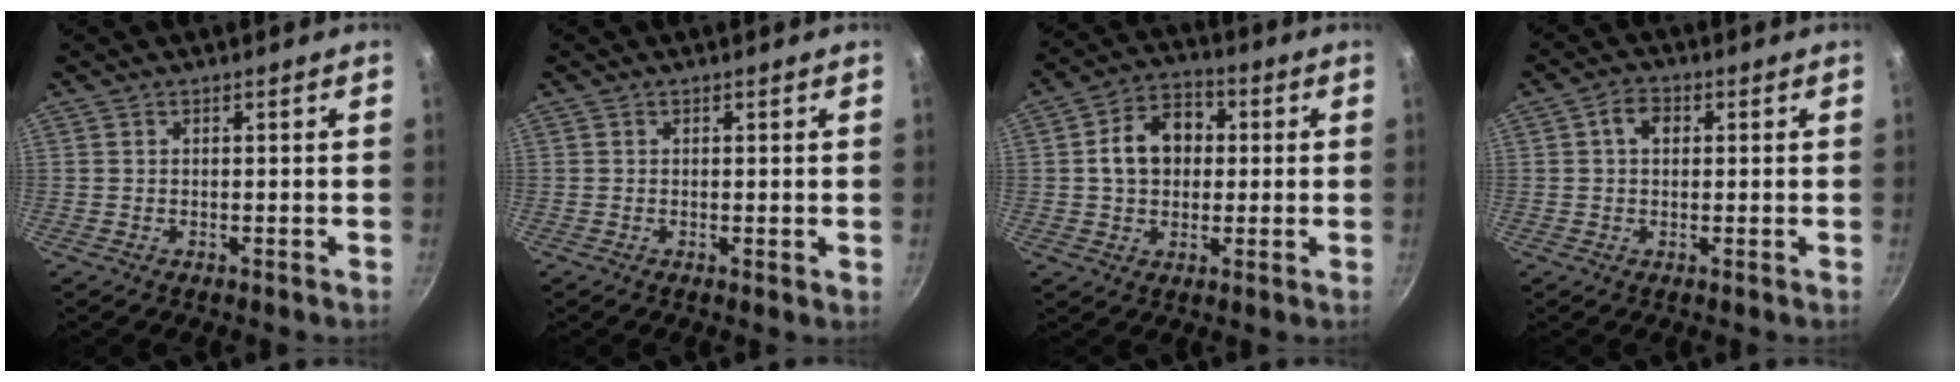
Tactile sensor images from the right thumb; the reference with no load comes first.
{"total": 0.5, "force": [0.2, 0.3, 0.4], "torque": [-0.005, -0.006, 0.000]}
{"total": 10.7, "force": [1.2, 8.2, 6.8], "torque": [-0.079, 0.022, 0.007]}
{"total": 4.0, "force": [0.8, 2.9, 2.6], "torque": [-0.031, 0.007, 0.007]}